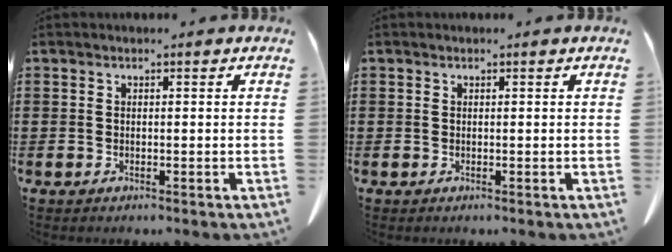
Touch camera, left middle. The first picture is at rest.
{"total": 0.0}